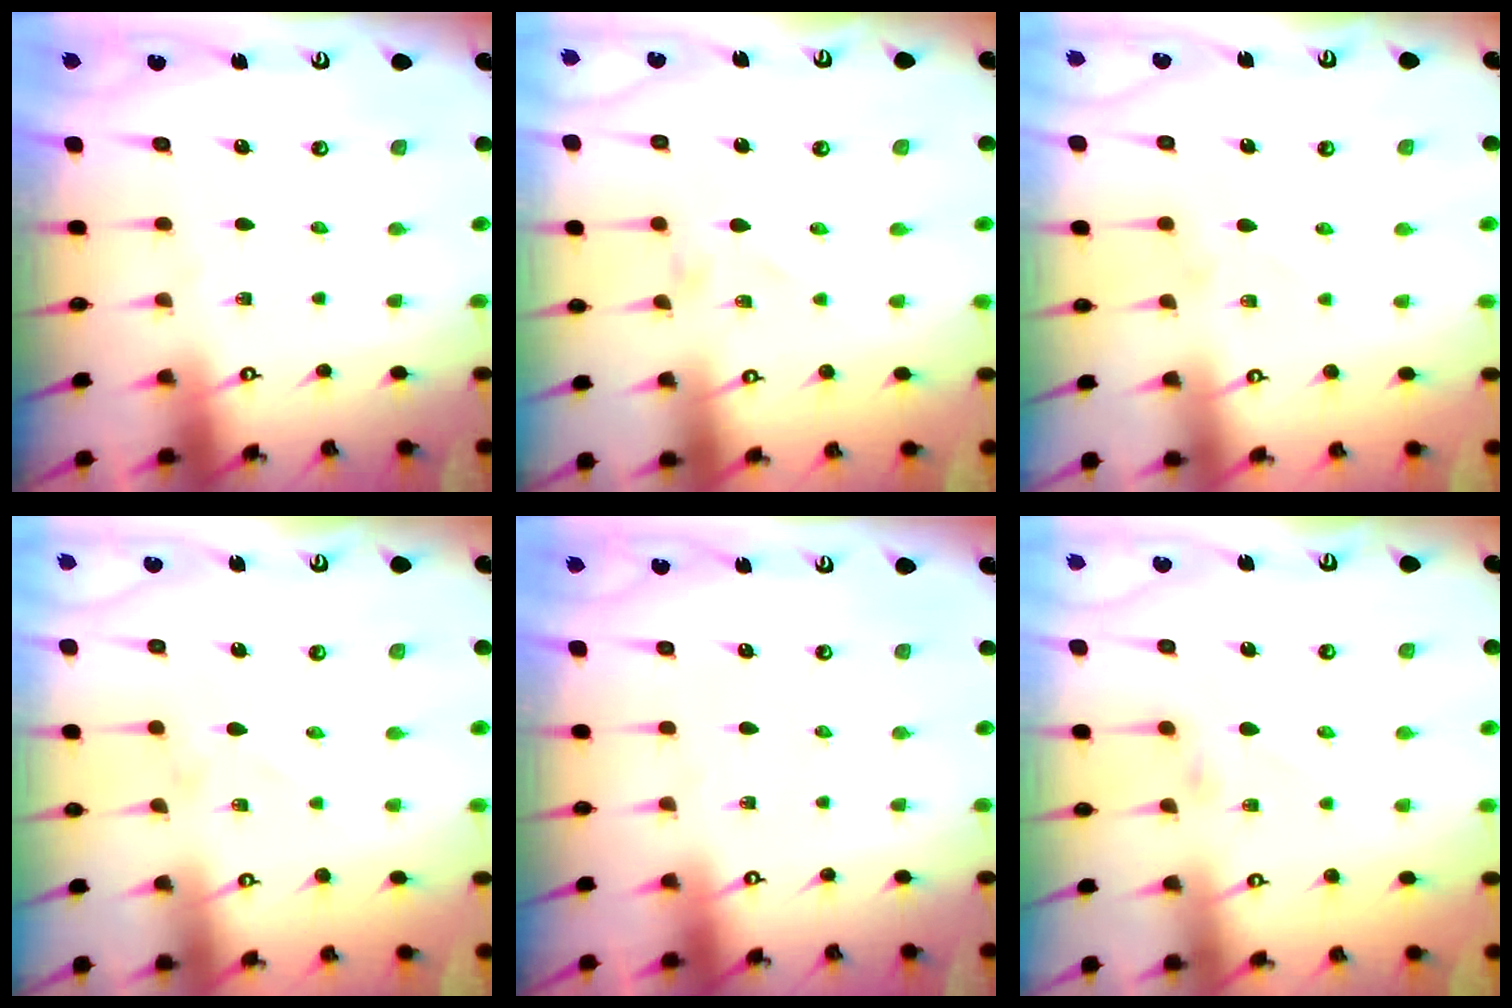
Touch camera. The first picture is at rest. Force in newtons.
{"total": 0.0}
{"total": 0.0}
{"total": 1.4, "press": 1.4, "slide": 0.1}
{"total": 0.0}
{"total": 2.5, "press": 2.5, "slide": 0.4}